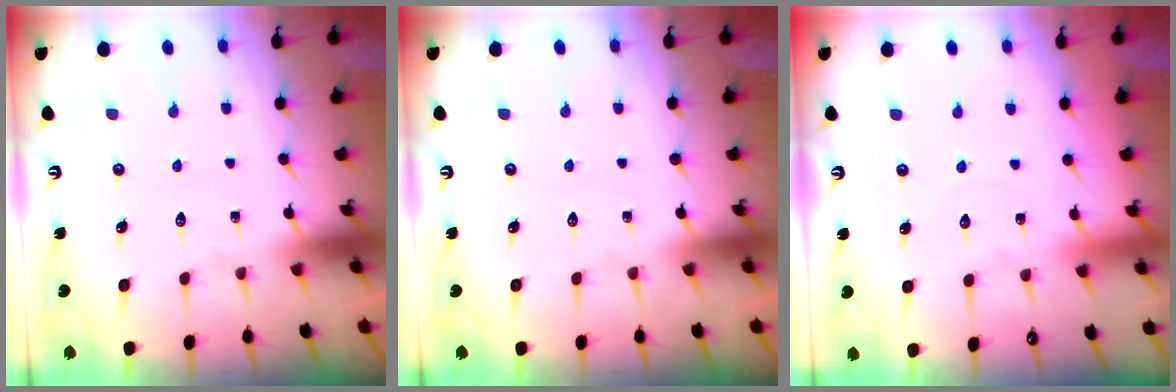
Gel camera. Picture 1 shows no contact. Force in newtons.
{"total": 0.0}
{"total": 2.1, "press": 2.1, "slide": 0.2}